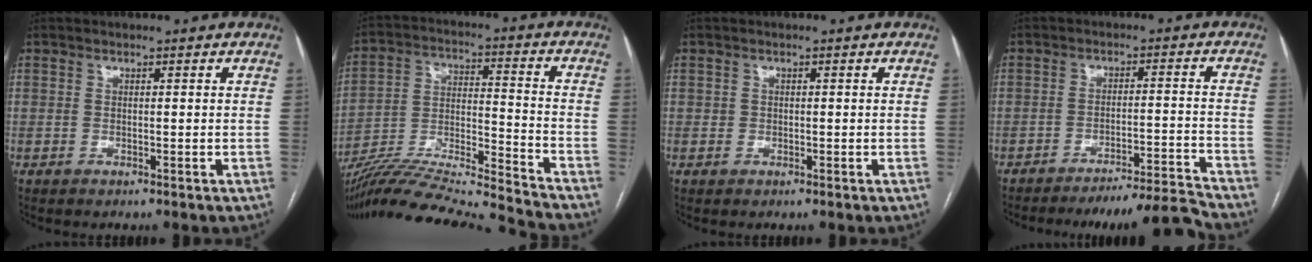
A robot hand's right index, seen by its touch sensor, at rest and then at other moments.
{"total": 21.8, "force": [-20.4, -1.2, 7.7], "torque": [-0.162, -0.013, -0.339]}
{"total": 0.8, "force": [0.1, 0.8, 0.1], "torque": [0.000, 0.005, 0.003]}
{"total": 10.8, "force": [-10.3, -2.3, 2.0], "torque": [-0.014, 0.005, -0.160]}